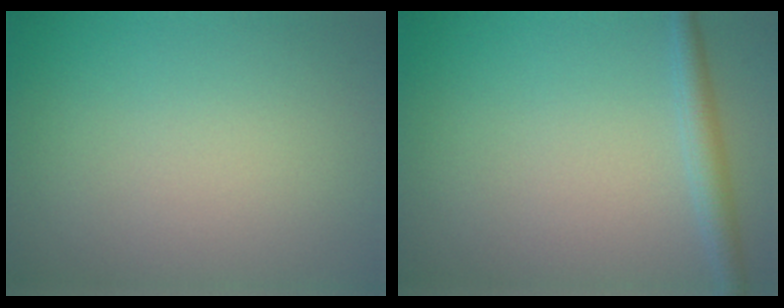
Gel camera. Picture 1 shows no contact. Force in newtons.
{"total": 2.2, "press": 2.2, "slide": 0.1}